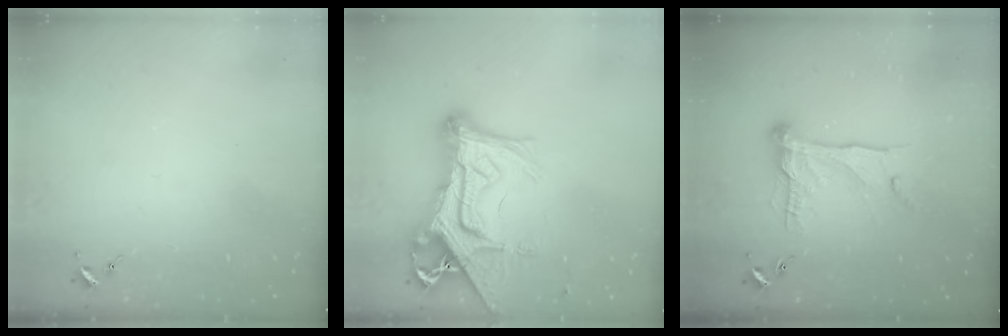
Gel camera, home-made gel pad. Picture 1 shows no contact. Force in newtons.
{"total": 21.5, "press": 21.4, "slide": 2.2}
{"total": 14.2, "press": 14.2, "slide": 1.0}